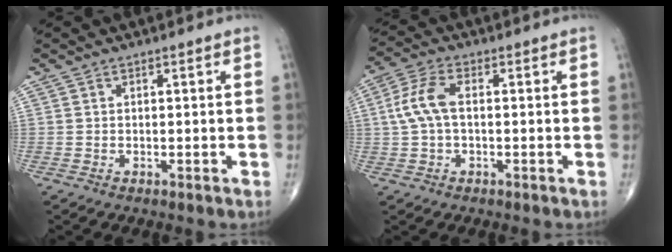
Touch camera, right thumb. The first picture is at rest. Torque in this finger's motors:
{"motor_torque": [-0.63, 0.69, 0.06, -0.07, 0.30]}